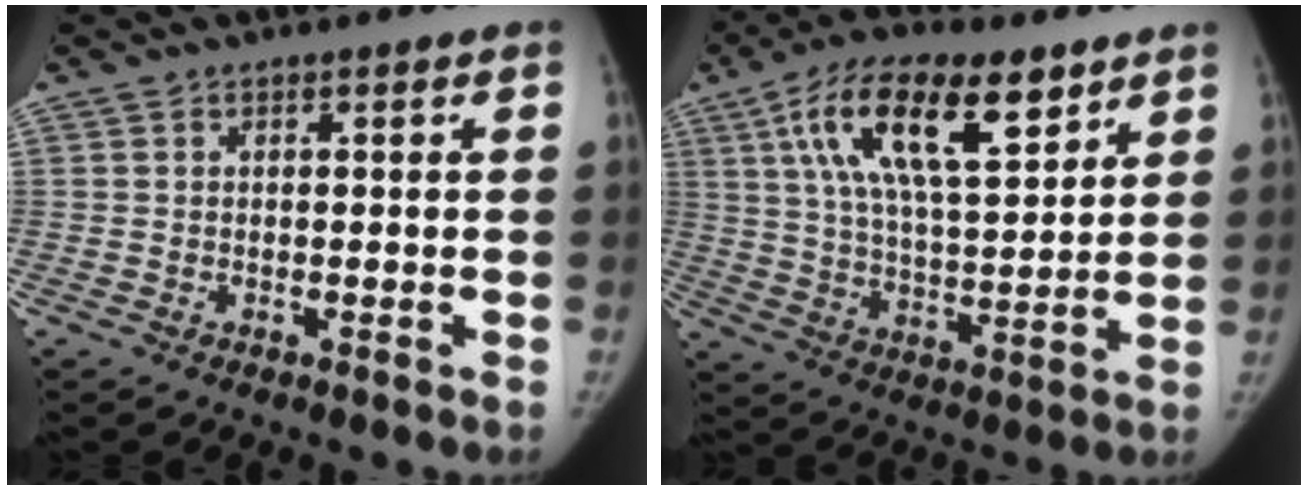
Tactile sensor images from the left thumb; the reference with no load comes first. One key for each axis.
{"total": 19.0, "fx": 9.4, "fy": 7.7, "fz": 14.6, "tx": -0.234, "ty": -0.021, "tz": 0.164}